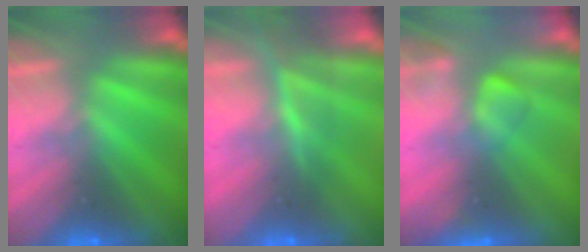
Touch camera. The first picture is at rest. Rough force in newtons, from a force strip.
{"total": 4.5}
{"total": 2.5}